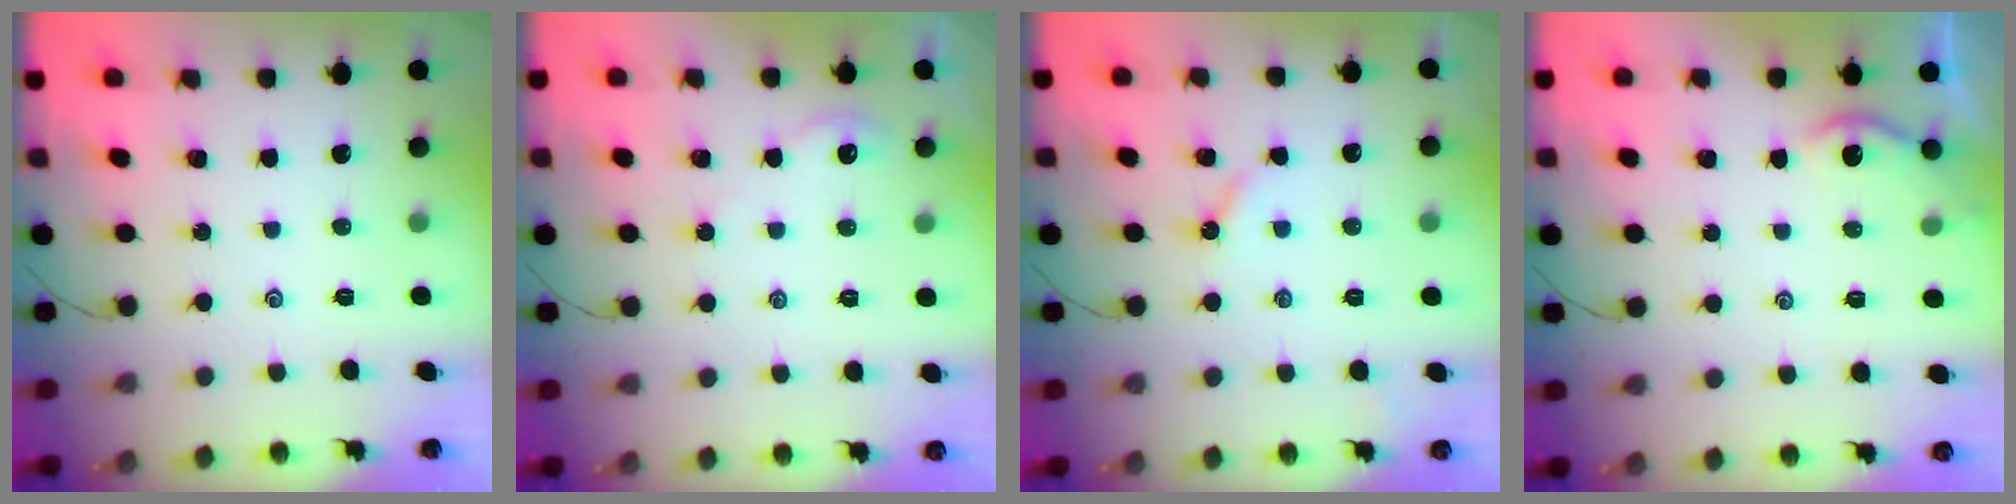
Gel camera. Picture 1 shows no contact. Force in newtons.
{"total": 1.9, "press": 1.9, "slide": 0.4}
{"total": 2.6, "press": 2.6, "slide": 0.4}
{"total": 2.8, "press": 2.8, "slide": 0.3}